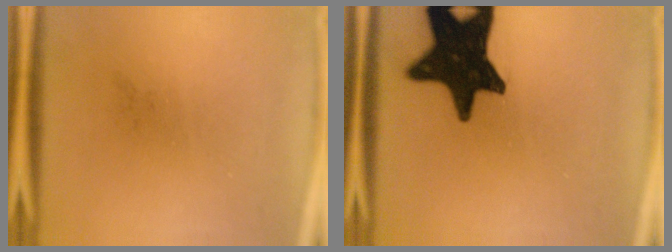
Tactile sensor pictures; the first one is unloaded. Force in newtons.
{"total": 18.6}